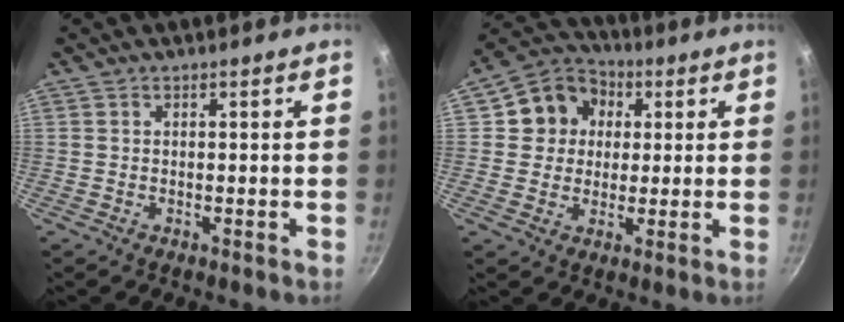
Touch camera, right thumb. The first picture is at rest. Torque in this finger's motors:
{"motor_torque": [0.19, 0.30, -0.08, -0.16, 0.16]}